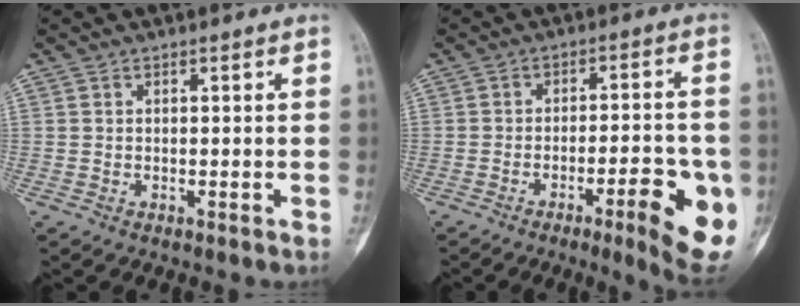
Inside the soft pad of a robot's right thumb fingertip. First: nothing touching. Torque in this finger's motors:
{"motor_torque": [0.26, 0.63, -0.20, 0.03, 0.02]}